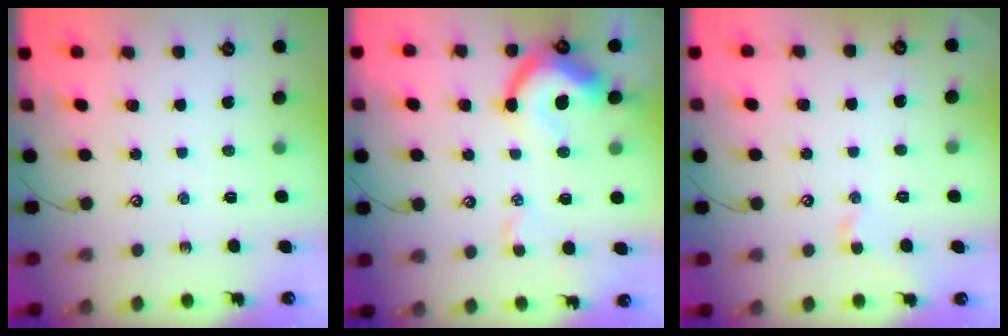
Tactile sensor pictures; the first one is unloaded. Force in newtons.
{"total": 10.4, "press": 10.3, "slide": 1.5}
{"total": 1.1, "press": 1.0, "slide": 0.1}